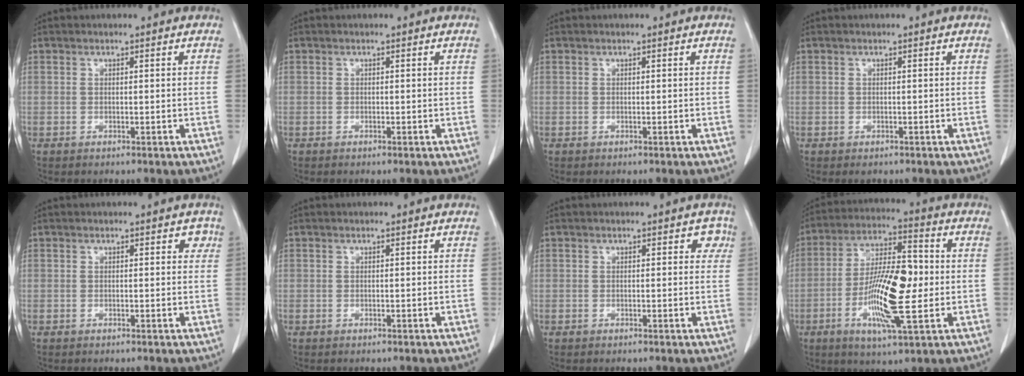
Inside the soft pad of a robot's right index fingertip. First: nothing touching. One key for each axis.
{"total": 0.0}
{"total": 0.0}
{"total": 1.0, "fx": -0.7, "fy": 0.6, "fz": 0.3, "tx": -0.003, "ty": 0.001, "tz": -0.004}
{"total": 1.3, "fx": 0.6, "fy": 0.8, "fz": 0.9, "tx": -0.003, "ty": 0.002, "tz": 0.005}
{"total": 0.0}
{"total": 1.9, "fx": 0.8, "fy": 1.3, "fz": 1.3, "tx": -0.003, "ty": 0.008, "tz": 0.004}
{"total": 14.3, "fx": -2.2, "fy": 3.0, "fz": 13.8, "tx": -0.256, "ty": 0.001, "tz": -0.039}